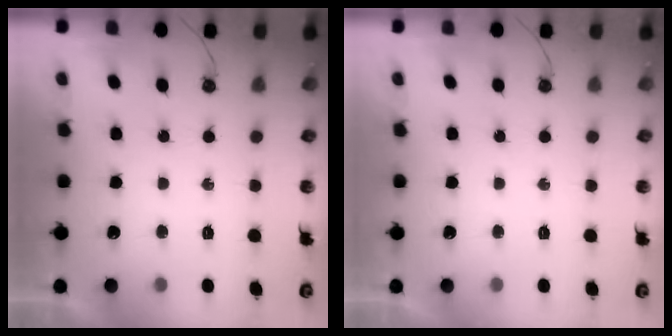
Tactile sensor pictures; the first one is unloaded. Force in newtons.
{"total": 0.0}